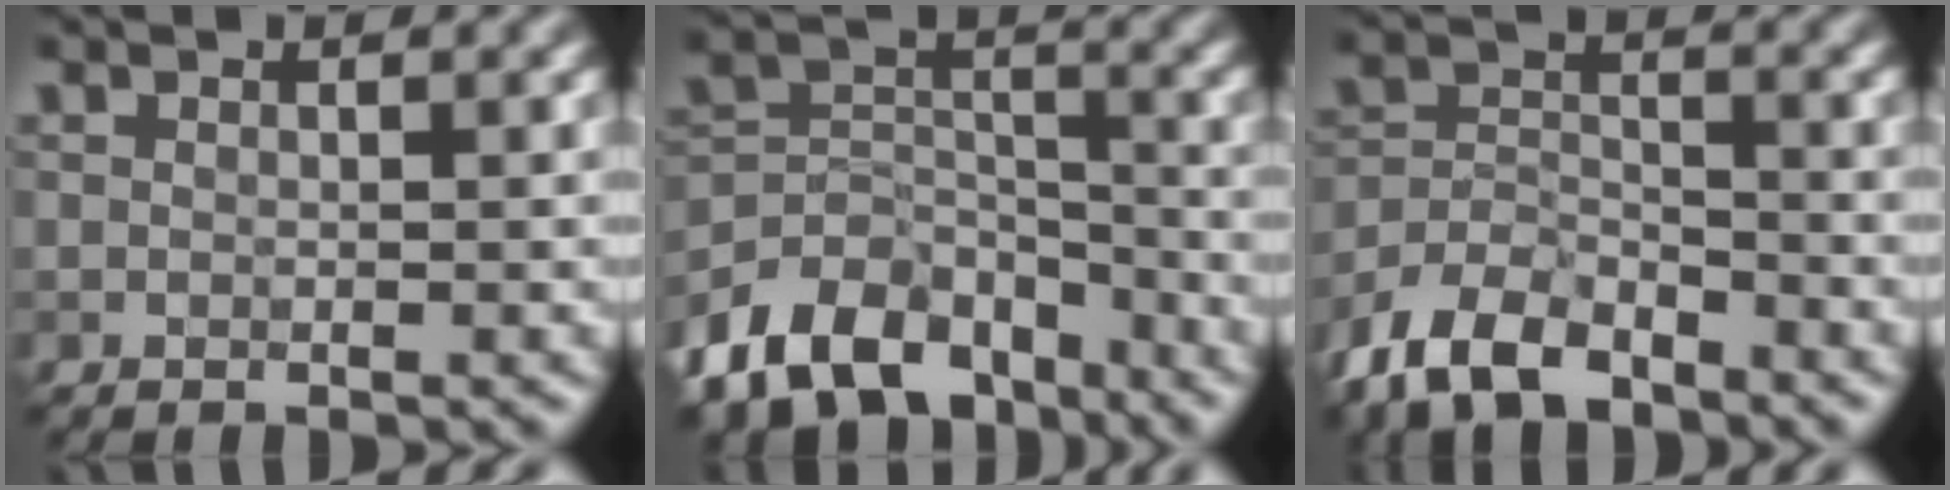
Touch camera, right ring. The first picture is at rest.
{"total": 9.9, "force": [-7.2, 5.5, 4.0], "torque": [-0.074, 0.003, -0.135]}
{"total": 6.7, "force": [-5.1, 3.1, 3.1], "torque": [-0.059, -0.006, -0.108]}